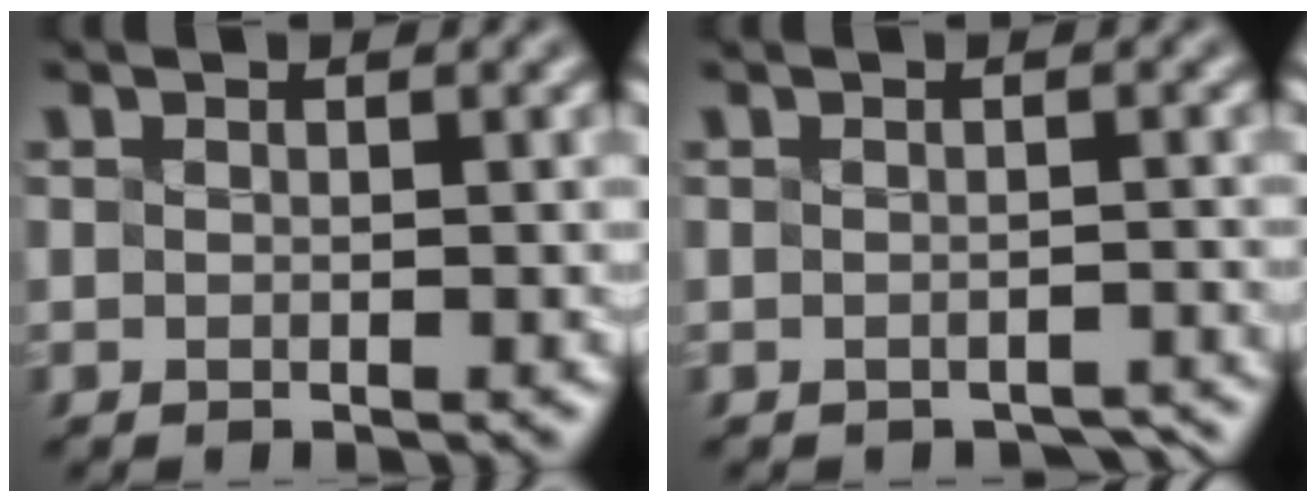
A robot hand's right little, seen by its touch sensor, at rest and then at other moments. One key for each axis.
{"total": 1.4, "fx": -1.2, "fy": 0.5, "fz": 0.4, "tx": -0.002, "ty": -0.001, "tz": -0.014}